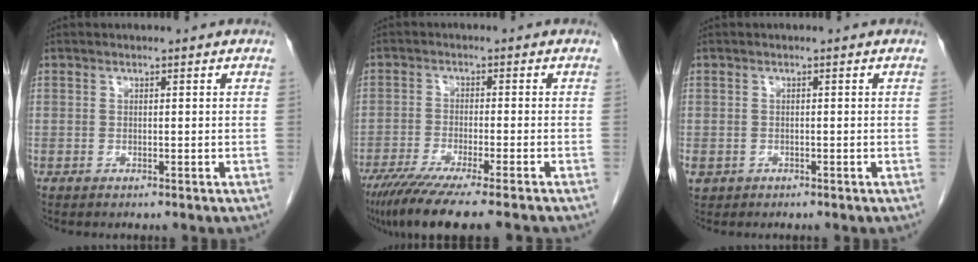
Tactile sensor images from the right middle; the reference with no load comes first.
{"total": 12.9, "force": [-10.4, -0.3, 7.6], "torque": [-0.107, -0.039, -0.165]}
{"total": 2.3, "force": [-1.2, 1.9, 0.6], "torque": [-0.012, 0.001, -0.016]}